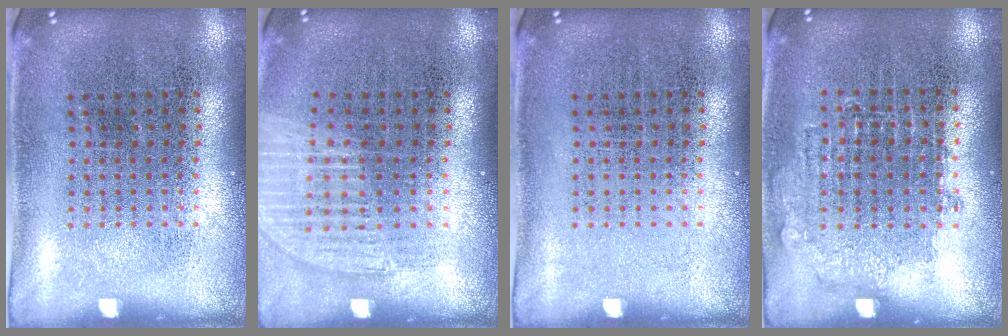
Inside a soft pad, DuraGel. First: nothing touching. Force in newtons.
{"total": 1.2, "press": 1.1, "slide": 0.4}
{"total": 0.0}
{"total": 0.8, "press": 0.7, "slide": 0.3}